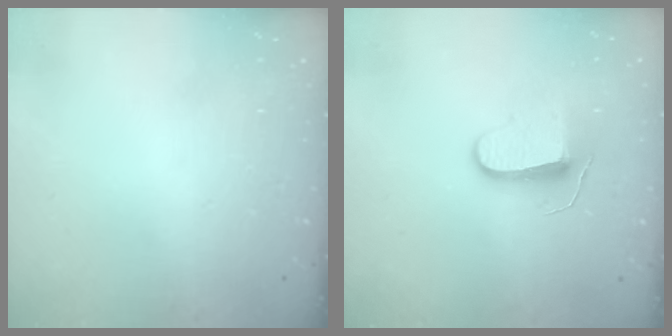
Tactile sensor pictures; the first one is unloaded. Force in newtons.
{"total": 8.9, "press": 8.9, "slide": 0.1}